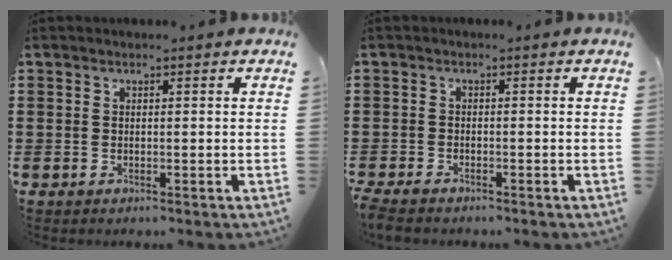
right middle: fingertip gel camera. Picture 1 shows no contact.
{"total": 1.5, "force": [-1.4, 0.3, 0.4], "torque": [-0.017, -0.001, -0.030]}